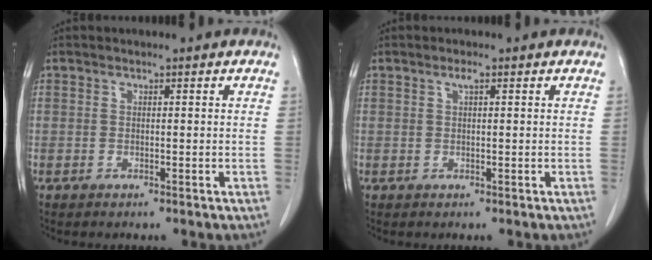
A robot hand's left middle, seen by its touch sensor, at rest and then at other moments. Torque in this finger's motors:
{"motor_torque": [0.31, -0.15, 0.00, 0.01]}